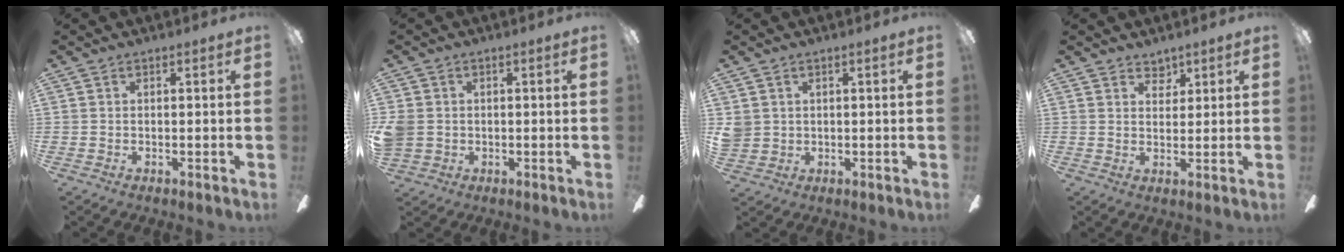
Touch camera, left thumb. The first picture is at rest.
{"total": 4.0, "force": [0.1, 3.7, 1.4], "torque": [-0.035, 0.009, 0.004]}
{"total": 3.2, "force": [1.2, 2.9, 0.5], "torque": [-0.016, 0.007, 0.024]}
{"total": 3.5, "force": [3.0, 1.8, 0.2], "torque": [0.003, -0.016, 0.053]}